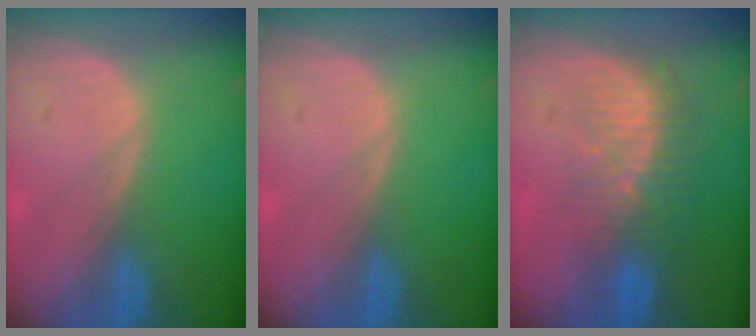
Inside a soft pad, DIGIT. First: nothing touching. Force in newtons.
{"total": 0.0}
{"total": 8.4, "press": 7.5, "slide": 3.8}